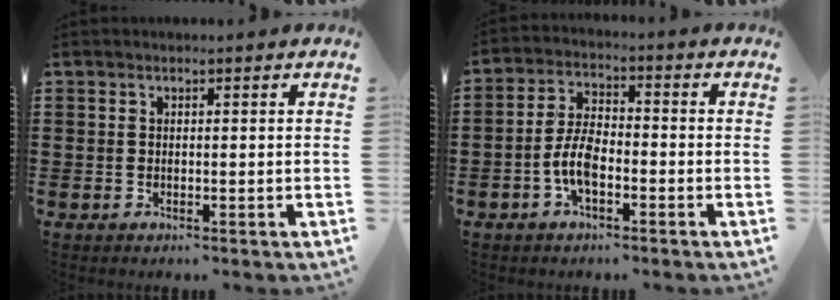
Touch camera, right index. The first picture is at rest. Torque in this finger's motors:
{"motor_torque": [1.09, 1.04, 0.20, 0.09]}